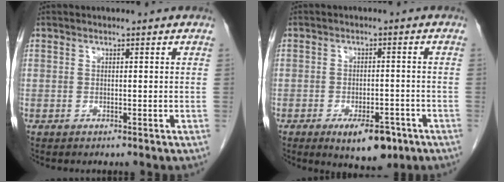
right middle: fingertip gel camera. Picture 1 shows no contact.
{"total": 7.4, "force": [-4.4, 3.1, 5.2], "torque": [-0.068, -0.004, -0.056]}